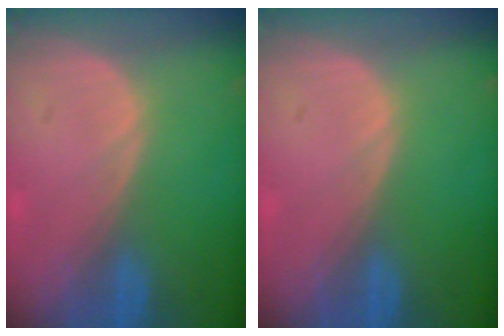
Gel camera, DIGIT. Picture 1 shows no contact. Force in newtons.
{"total": 0.0}